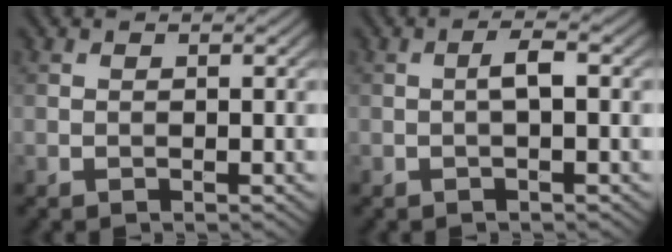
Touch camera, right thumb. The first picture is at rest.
{"total": 1.8, "force": [-0.2, 0.2, 1.8], "torque": [-0.033, 0.009, -0.005]}